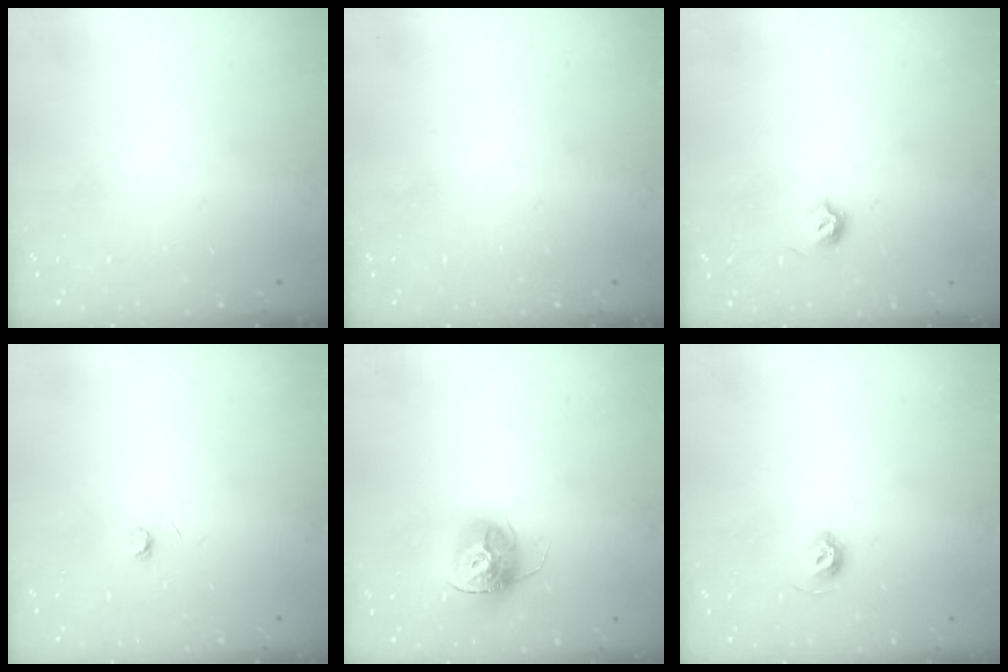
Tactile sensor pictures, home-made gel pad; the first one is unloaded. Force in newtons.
{"total": 0.0}
{"total": 4.7, "press": 4.6, "slide": 0.8}
{"total": 2.8, "press": 2.7, "slide": 0.3}
{"total": 13.4, "press": 13.4, "slide": 1.2}
{"total": 4.9, "press": 4.9, "slide": 0.7}